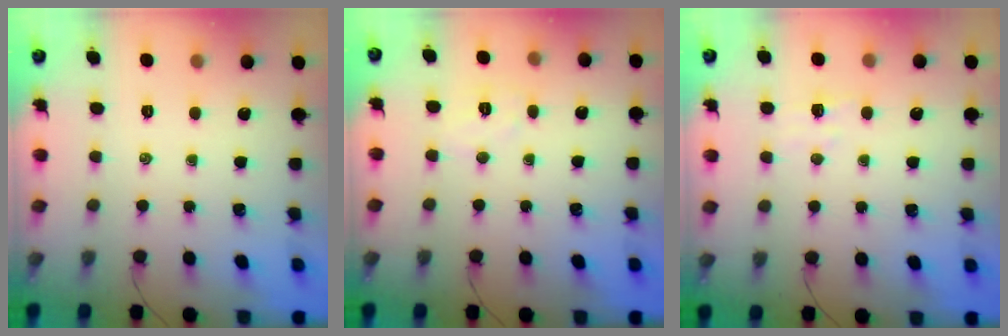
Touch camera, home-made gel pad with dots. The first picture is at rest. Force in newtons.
{"total": 3.8, "press": 3.7, "slide": 0.8}
{"total": 3.0, "press": 2.9, "slide": 0.7}